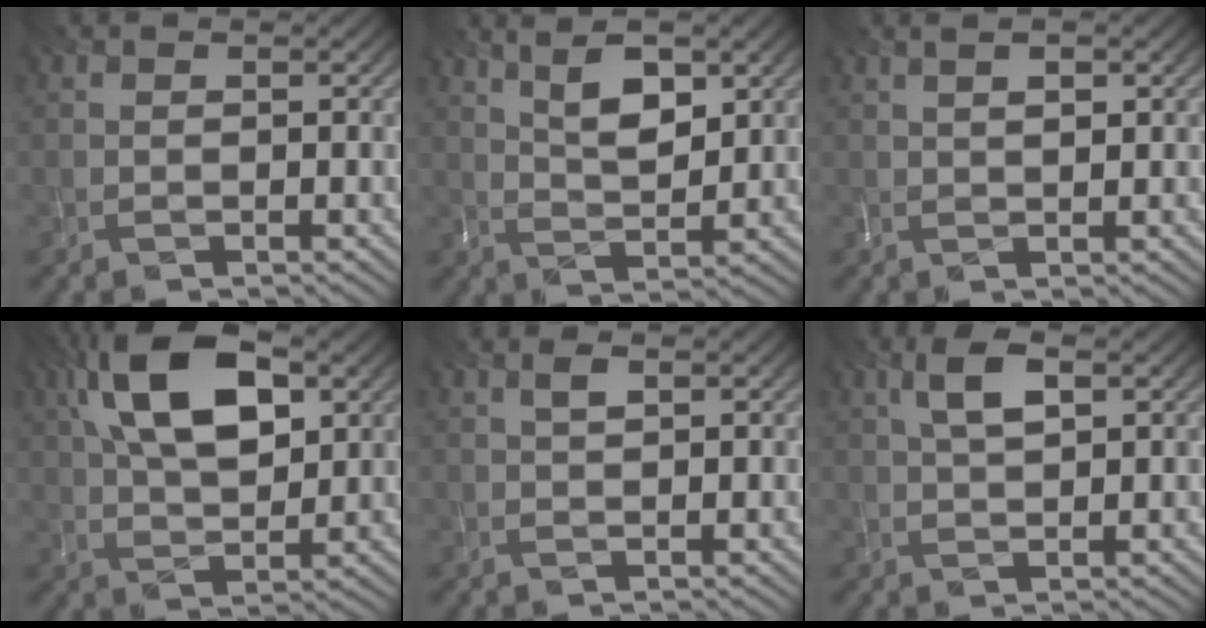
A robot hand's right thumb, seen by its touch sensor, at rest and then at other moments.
{"total": 6.6, "force": [3.4, 2.4, 5.1], "torque": [-0.102, 0.002, 0.067]}
{"total": 2.6, "force": [1.2, 0.7, 2.2], "torque": [-0.034, -0.002, 0.025]}
{"total": 13.1, "force": [4.9, 6.5, 10.2], "torque": [-0.207, 0.021, 0.085]}
{"total": 1.4, "force": [0.7, 0.5, 1.1], "torque": [-0.026, 0.002, 0.014]}
{"total": 4.3, "force": [1.7, 1.7, 3.6], "torque": [-0.081, 0.008, 0.033]}